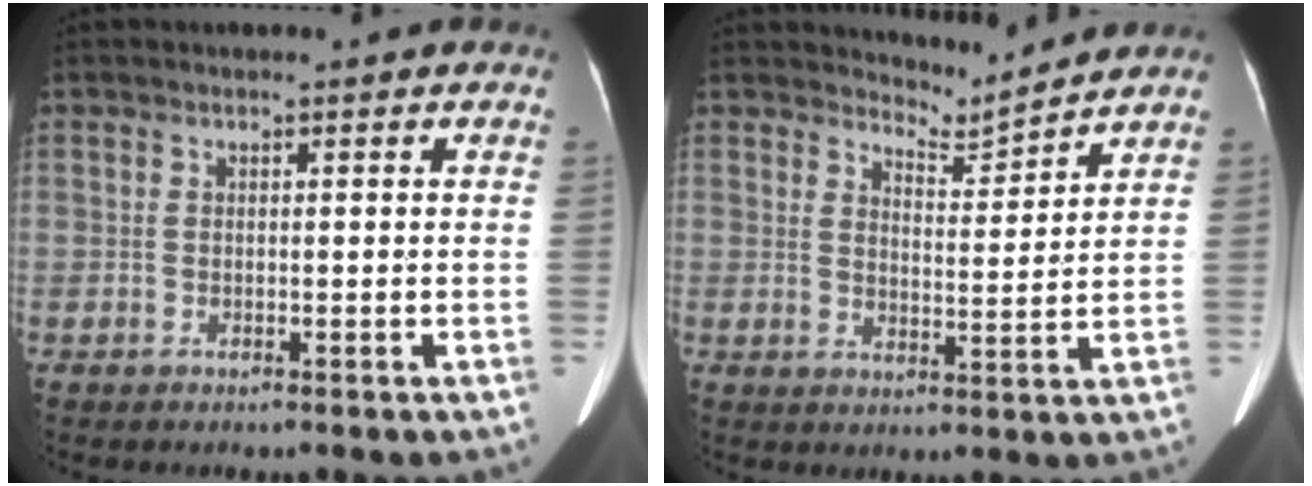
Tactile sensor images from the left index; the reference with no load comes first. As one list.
[{"total": 4.3, "force": [4.2, -0.8, -0.8], "torque": [0.004, -0.032, 0.070]}]